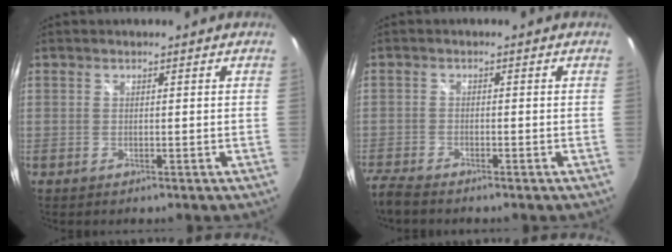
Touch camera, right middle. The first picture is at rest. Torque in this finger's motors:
{"motor_torque": [0.50, -0.67, 0.02, 0.04]}